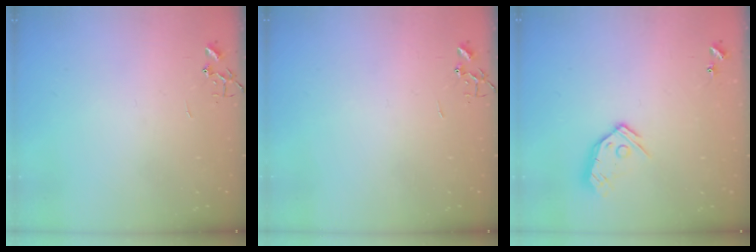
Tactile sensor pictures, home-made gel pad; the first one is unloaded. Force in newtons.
{"total": 0.0}
{"total": 9.9, "press": 9.9, "slide": 0.8}